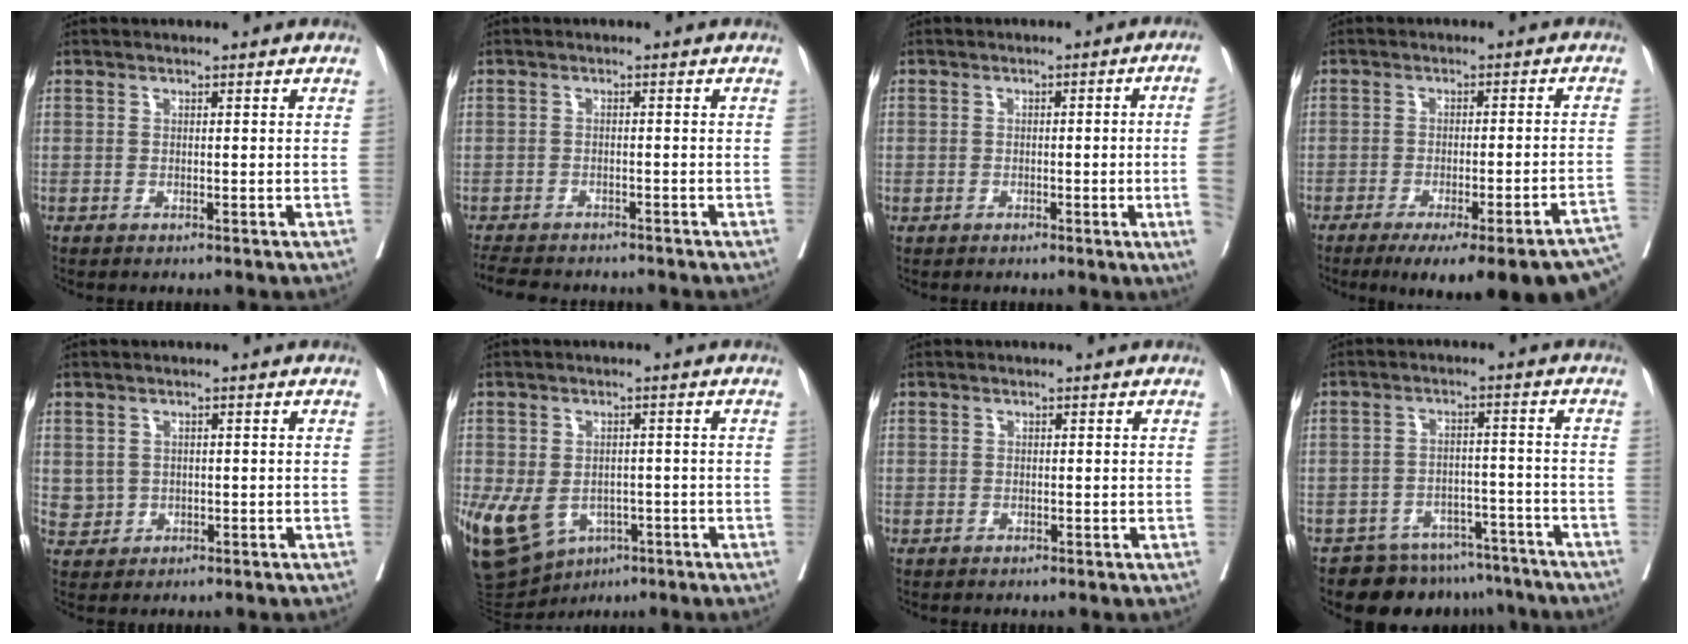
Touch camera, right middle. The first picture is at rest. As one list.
[{"total": 7.6, "force": [-6.6, 2.9, 2.5], "torque": [-0.040, -0.007, -0.094]}, {"total": 6.8, "force": [-0.8, -1.2, 6.6], "torque": [-0.076, -0.002, -0.008]}, {"total": 21.1, "force": [-17.0, 1.5, 12.4], "torque": [-0.096, -0.018, -0.210]}, {"total": 2.3, "force": [0.3, 2.3, 0.4], "torque": [-0.003, 0.000, 0.011]}, {"total": 13.0, "force": [-5.0, 9.5, 7.3], "torque": [-0.165, -0.003, -0.064]}, {"total": 0.0}, {"total": 10.7, "force": [-9.2, 5.3, 1.5], "torque": [0.001, 0.019, -0.112]}]